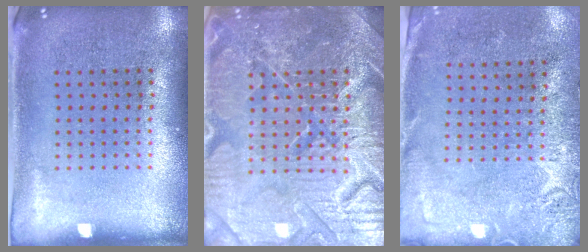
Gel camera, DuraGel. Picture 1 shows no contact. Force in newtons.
{"total": 7.7, "press": 7.7, "slide": 0.9}
{"total": 2.8, "press": 2.4, "slide": 1.4}